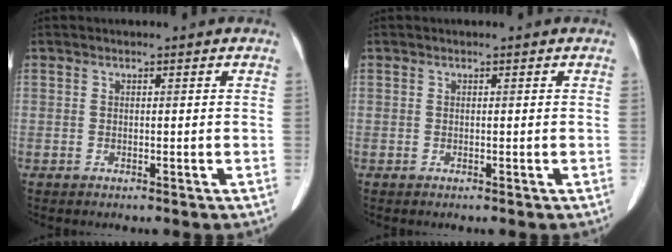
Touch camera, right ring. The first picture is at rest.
{"total": 0.0}